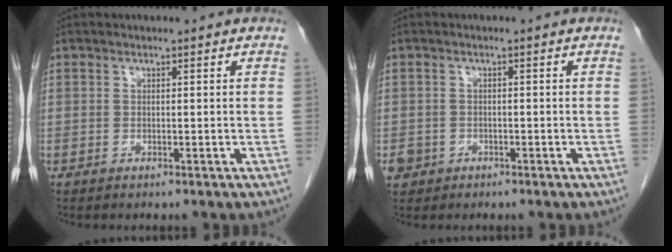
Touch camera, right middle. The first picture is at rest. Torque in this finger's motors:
{"motor_torque": [0.35, -0.13, 0.13, 0.02]}